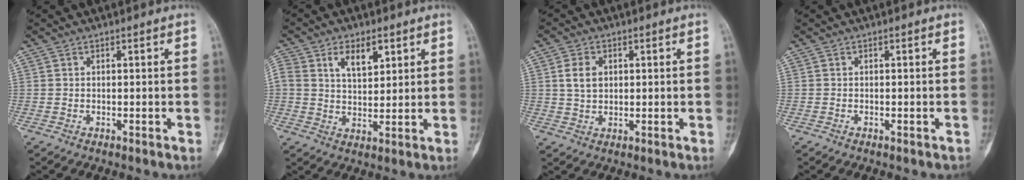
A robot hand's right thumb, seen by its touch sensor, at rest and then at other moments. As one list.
[{"total": 7.9, "force": [3.4, 4.7, 5.4], "torque": [-0.080, -0.008, 0.063]}, {"total": 4.6, "force": [1.0, 3.3, 3.0], "torque": [-0.043, -0.002, 0.018]}, {"total": 1.0, "force": [-0.9, 0.4, 0.5], "torque": [-0.014, 0.005, -0.008]}]